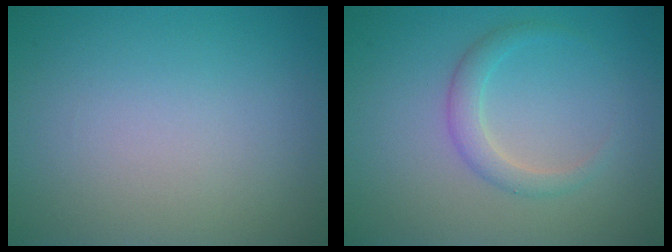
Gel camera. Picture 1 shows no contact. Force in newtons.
{"total": 2.0, "press": 2.0, "slide": 0.0}